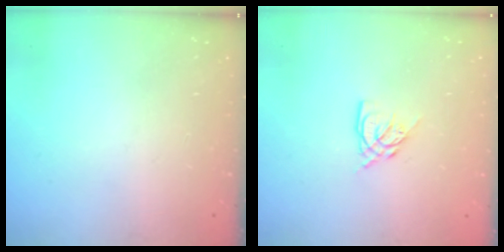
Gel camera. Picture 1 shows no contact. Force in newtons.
{"total": 6.5, "press": 6.5, "slide": 0.6}